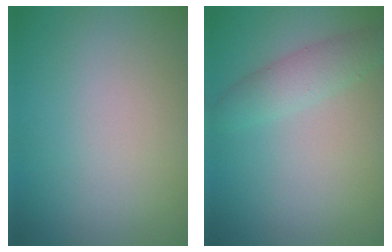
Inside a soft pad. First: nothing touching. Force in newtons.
{"total": 2.6, "press": 2.6, "slide": 0.1}